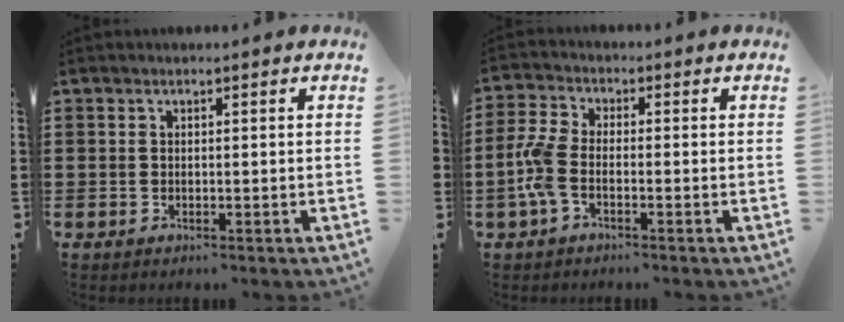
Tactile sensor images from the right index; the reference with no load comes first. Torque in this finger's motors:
{"motor_torque": [1.58, -0.56, 0.35, 0.17]}